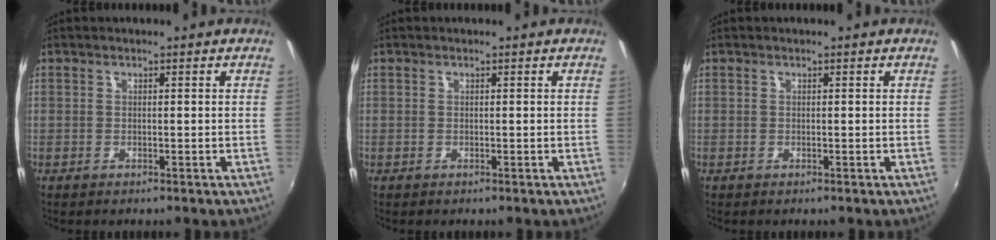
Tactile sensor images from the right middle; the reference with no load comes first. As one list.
[{"total": 0.0}, {"total": 0.0}]